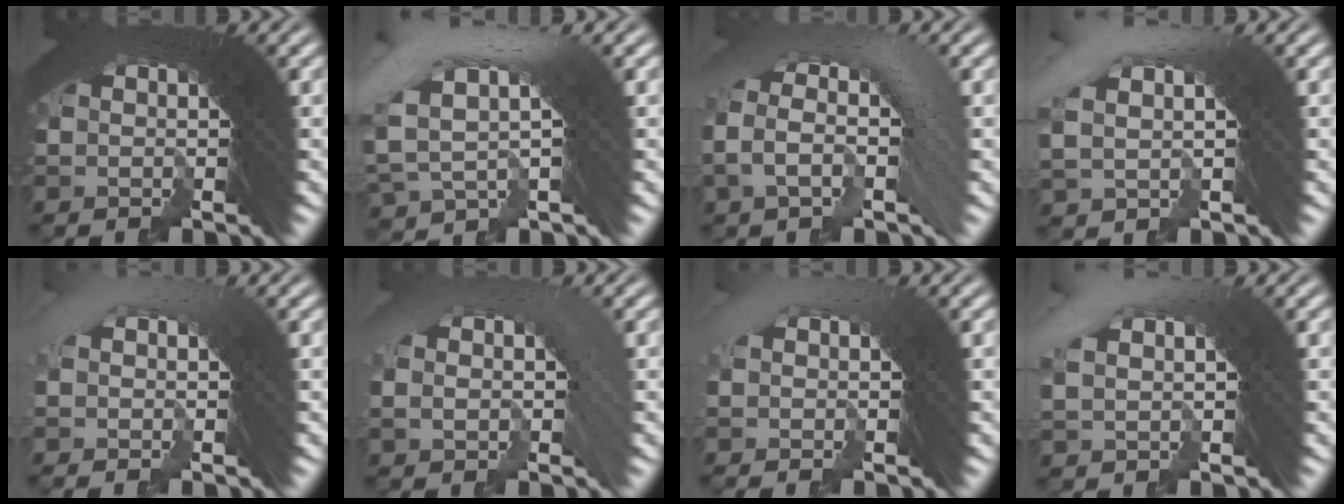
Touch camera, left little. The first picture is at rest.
{"total": 6.1, "force": [1.7, 3.8, 4.5], "torque": [-0.088, 0.032, 0.020]}
{"total": 3.7, "force": [0.0, 2.2, 3.0], "torque": [-0.045, 0.022, -0.008]}
{"total": 3.2, "force": [1.6, 1.5, 2.3], "torque": [-0.038, 0.034, 0.021]}
{"total": 0.8, "force": [-0.4, 0.0, 0.6], "torque": [0.004, 0.024, -0.014]}
{"total": 1.4, "force": [0.1, 0.7, 1.2], "torque": [-0.003, 0.017, -0.003]}
{"total": 0.6, "force": [-0.4, -0.2, 0.4], "torque": [0.008, 0.022, -0.014]}
{"total": 2.1, "force": [1.2, 0.7, 1.5], "torque": [-0.023, 0.032, 0.017]}